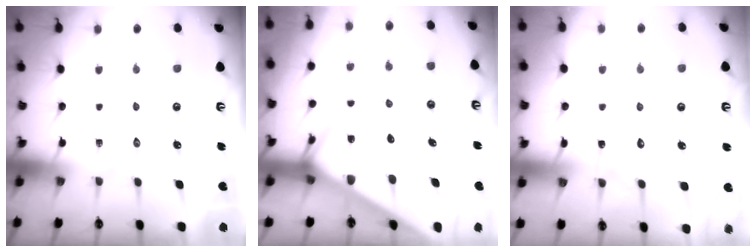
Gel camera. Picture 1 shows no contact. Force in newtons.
{"total": 6.8, "press": 6.8, "slide": 0.4}
{"total": 8.7, "press": 8.7, "slide": 0.6}